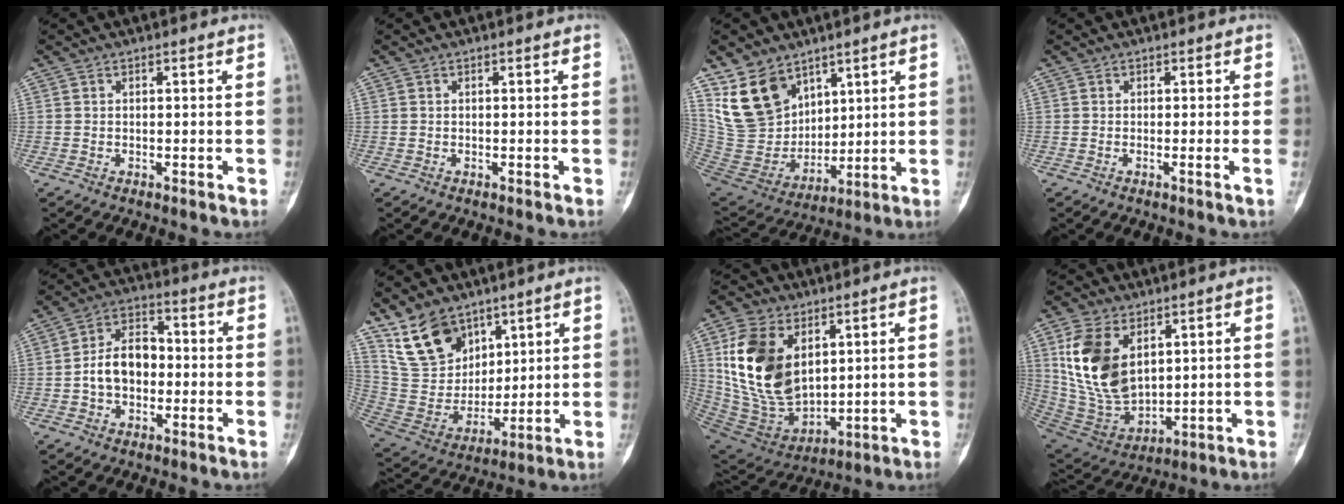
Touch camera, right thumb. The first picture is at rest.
{"total": 0.0}
{"total": 14.5, "force": [8.9, 9.6, 6.4], "torque": [-0.096, -0.046, 0.198]}
{"total": 1.3, "force": [-0.3, -0.6, 1.1], "torque": [-0.011, 0.000, -0.007]}
{"total": 9.3, "force": [-1.1, 6.3, 6.7], "torque": [-0.104, 0.030, -0.029]}
{"total": 13.9, "force": [9.2, 8.6, 5.9], "torque": [-0.086, -0.049, 0.193]}
{"total": 19.0, "force": [5.5, 12.0, 13.7], "torque": [-0.241, -0.029, 0.123]}
{"total": 16.3, "force": [5.4, 9.8, 11.8], "torque": [-0.214, -0.025, 0.124]}